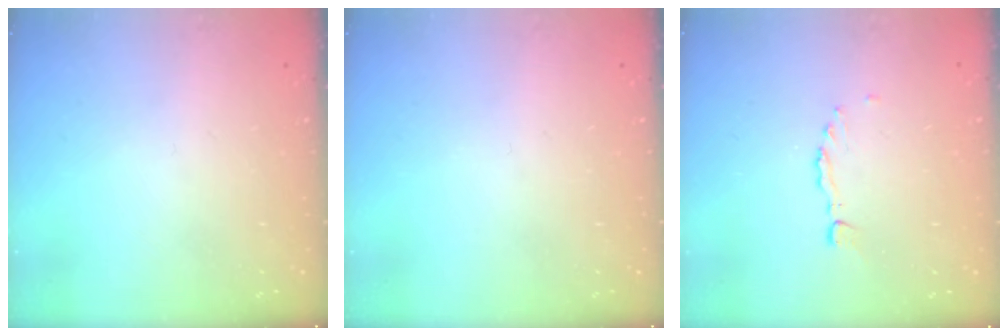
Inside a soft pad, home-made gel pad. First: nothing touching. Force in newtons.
{"total": 0.0}
{"total": 0.0}